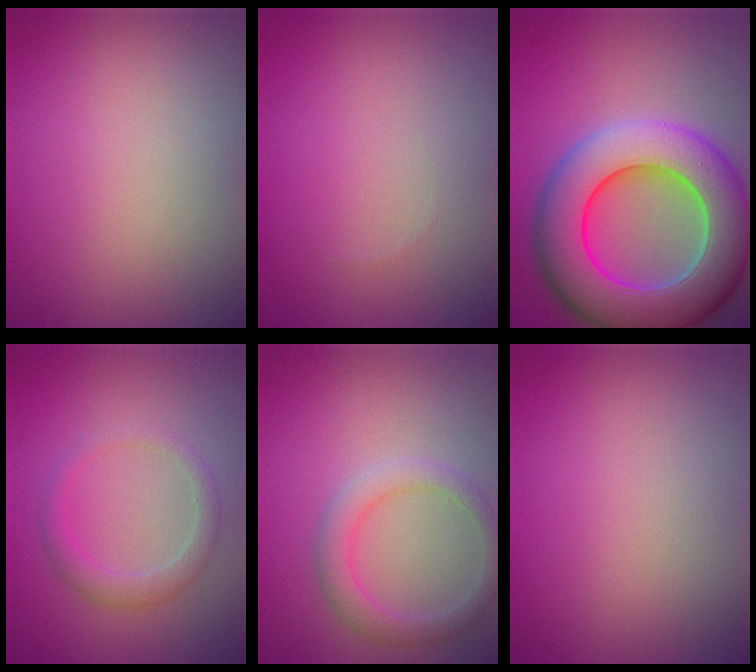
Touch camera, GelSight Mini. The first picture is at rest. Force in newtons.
{"total": 0.0}
{"total": 12.5, "press": 12.5, "slide": 0.7}
{"total": 2.2, "press": 2.2, "slide": 0.2}
{"total": 2.7, "press": 2.7, "slide": 0.2}
{"total": 0.0}